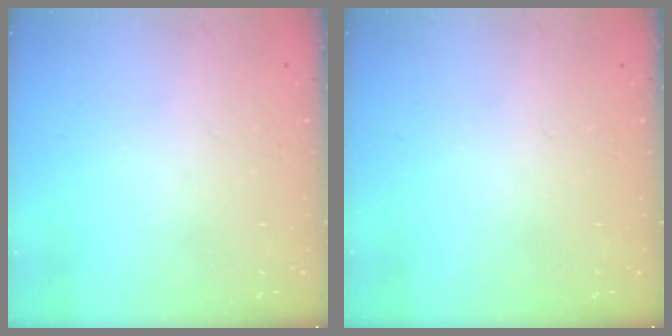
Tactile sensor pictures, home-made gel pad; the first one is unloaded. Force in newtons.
{"total": 0.0}